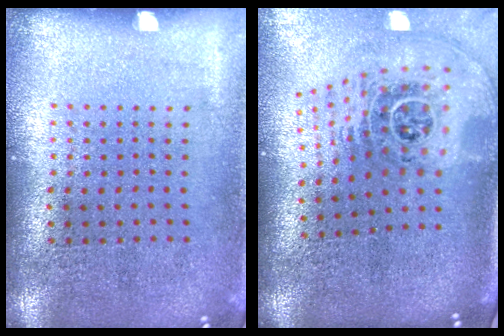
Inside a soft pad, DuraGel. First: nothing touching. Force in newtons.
{"total": 2.6, "press": 1.8, "slide": 1.9}